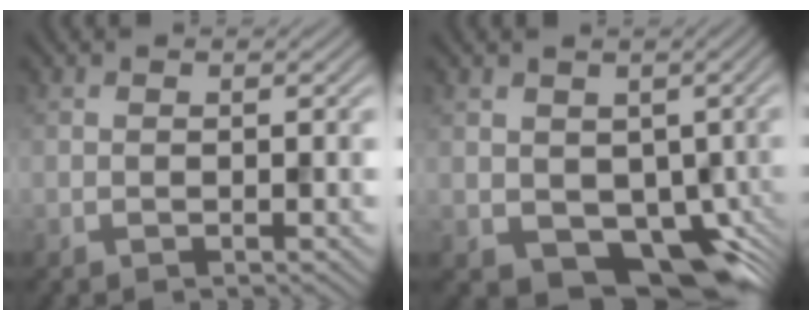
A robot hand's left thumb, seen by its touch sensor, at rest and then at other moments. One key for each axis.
{"total": 8.7, "fx": -1.4, "fy": 6.4, "fz": 5.8, "tx": -0.099, "ty": -0.037, "tz": -0.013}